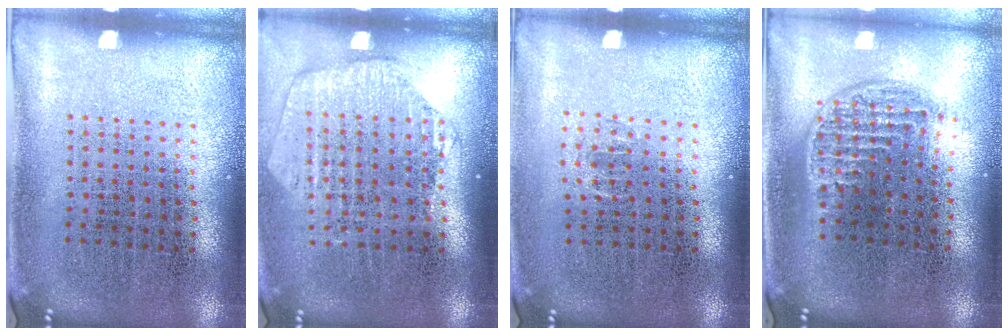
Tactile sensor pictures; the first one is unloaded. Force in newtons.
{"total": 1.6, "press": 1.5, "slide": 0.7}
{"total": 0.5, "press": 0.5, "slide": 0.3}
{"total": 1.2, "press": 1.0, "slide": 0.7}